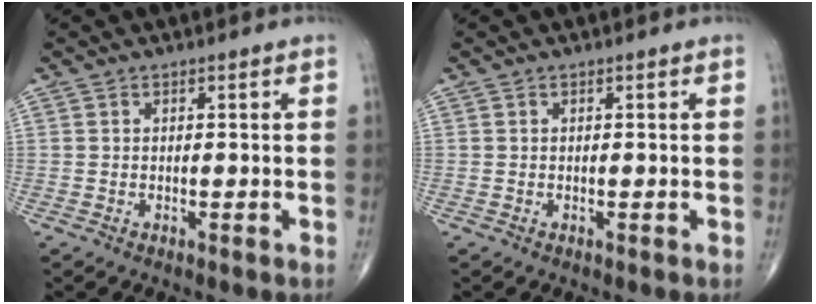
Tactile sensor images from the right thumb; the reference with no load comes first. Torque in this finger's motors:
{"motor_torque": [-0.01, 0.00, -0.01, -0.01, 0.00]}